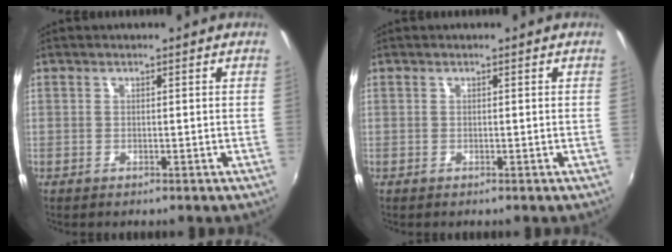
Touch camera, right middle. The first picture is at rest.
{"total": 0.0}